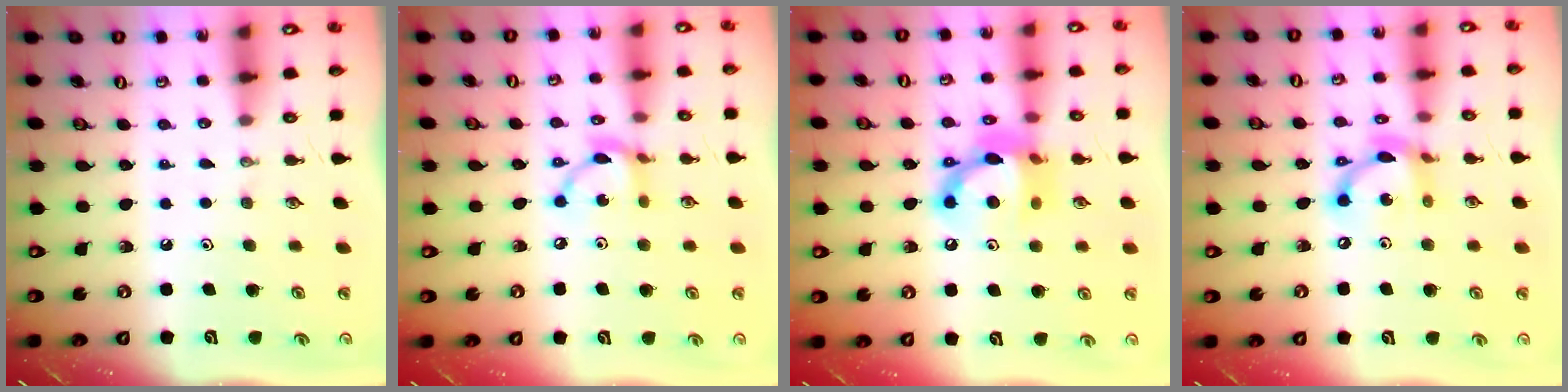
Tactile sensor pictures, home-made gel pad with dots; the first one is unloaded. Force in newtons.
{"total": 8.5, "press": 8.5, "slide": 0.4}
{"total": 13.8, "press": 13.8, "slide": 0.9}
{"total": 12.2, "press": 12.2, "slide": 1.0}